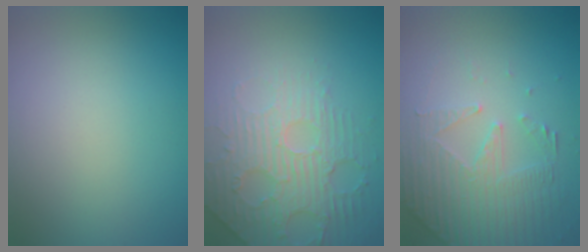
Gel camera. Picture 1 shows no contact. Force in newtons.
{"total": 4.8, "press": 3.8, "slide": 3.0}
{"total": 4.9, "press": 3.8, "slide": 3.0}